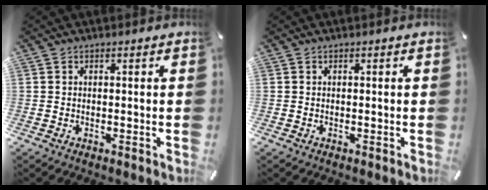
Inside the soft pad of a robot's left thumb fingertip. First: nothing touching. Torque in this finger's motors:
{"motor_torque": [0.00, 0.00, 0.00, 0.00, 0.00]}